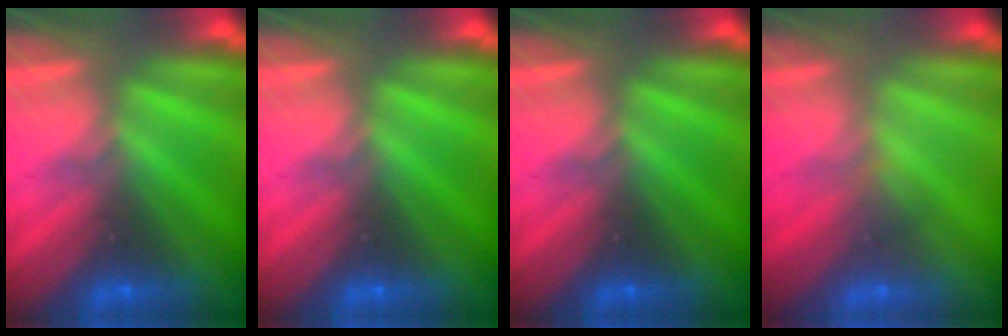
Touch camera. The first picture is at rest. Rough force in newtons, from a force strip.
{"total": 0.0}
{"total": 0.0}
{"total": 2.8}